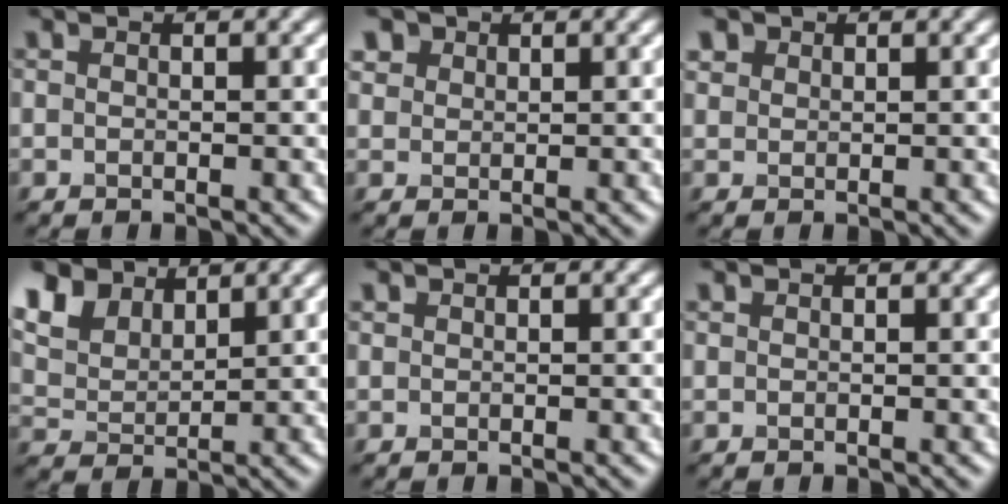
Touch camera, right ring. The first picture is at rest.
{"total": 1.1, "force": [0.6, 0.0, -0.9], "torque": [-0.003, -0.002, 0.032]}
{"total": 1.1, "force": [0.2, -0.4, -1.0], "torque": [-0.001, 0.000, 0.025]}
{"total": 5.1, "force": [4.2, 2.3, 1.6], "torque": [-0.084, 0.008, 0.112]}
{"total": 0.8, "force": [-0.2, -0.6, -0.6], "torque": [-0.005, -0.007, 0.006]}
{"total": 0.5, "force": [-0.1, -0.4, -0.4], "torque": [-0.003, -0.007, 0.005]}